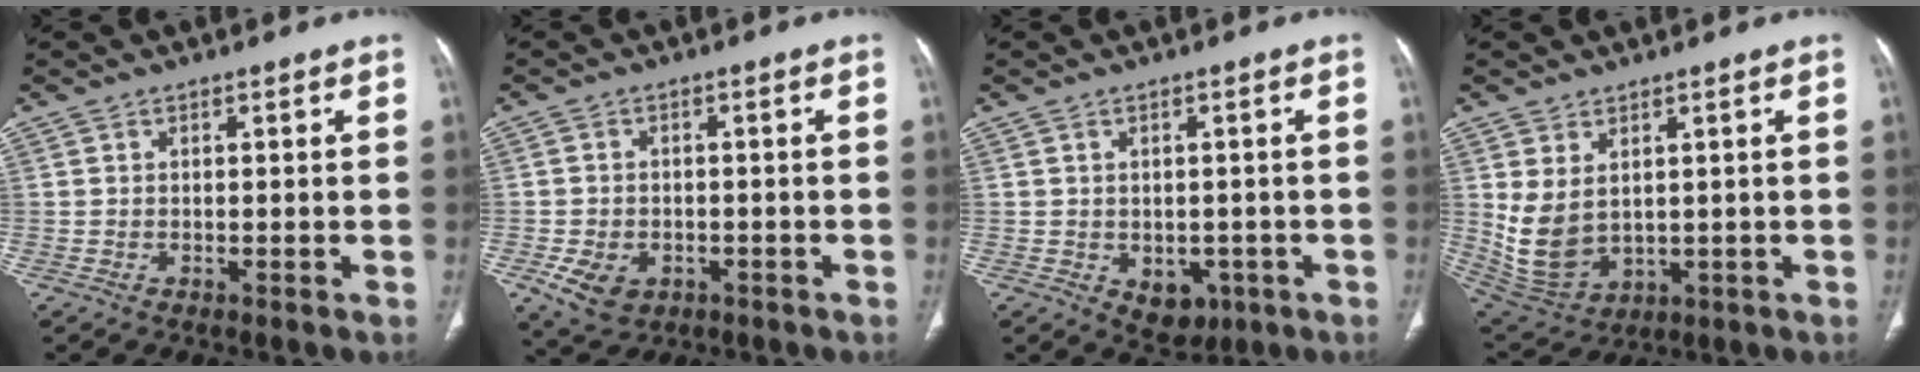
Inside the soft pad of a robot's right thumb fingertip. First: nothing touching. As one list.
[{"total": 6.9, "force": [-2.7, 5.0, 3.9], "torque": [-0.067, 0.008, -0.036]}, {"total": 5.3, "force": [-1.7, 3.9, 3.2], "torque": [-0.022, 0.005, -0.007]}, {"total": 9.8, "force": [1.6, 6.6, 7.0], "torque": [-0.136, -0.013, 0.061]}]